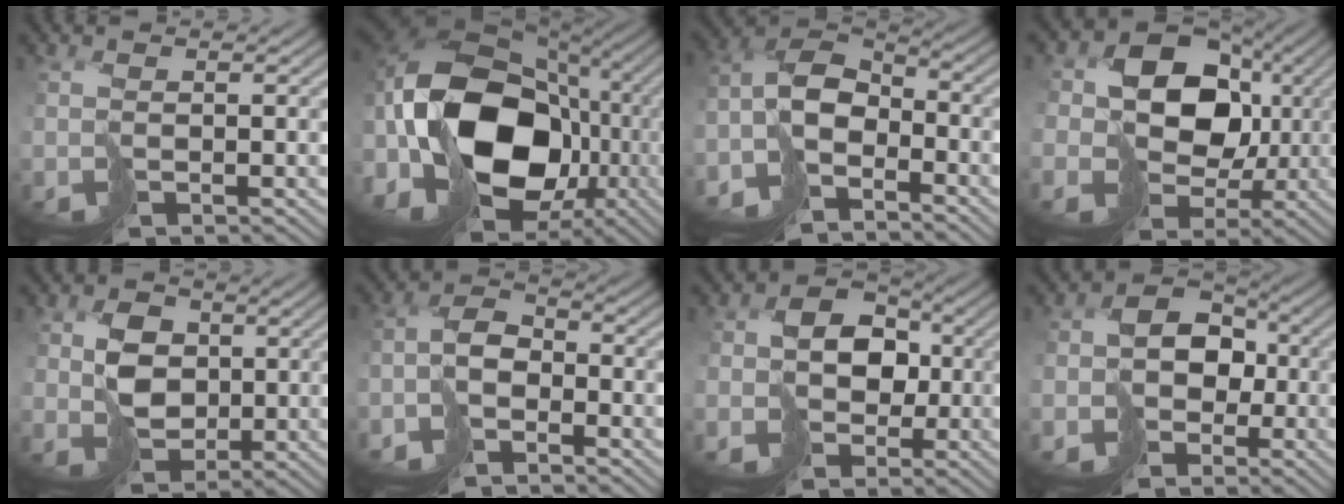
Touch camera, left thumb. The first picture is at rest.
{"total": 20.0, "force": [-1.1, 14.0, 14.3], "torque": [-0.338, -0.007, -0.013]}
{"total": 8.0, "force": [-5.6, 4.1, 3.9], "torque": [-0.065, 0.001, -0.118]}
{"total": 11.7, "force": [1.8, 9.8, 6.0], "torque": [-0.105, -0.006, 0.024]}
{"total": 4.5, "force": [0.7, 3.9, 2.2], "torque": [-0.040, 0.008, 0.012]}
{"total": 4.8, "force": [-4.0, 2.1, 1.7], "torque": [-0.023, 0.006, -0.088]}
{"total": 5.6, "force": [-1.2, 4.9, 2.3], "torque": [-0.012, 0.000, -0.037]}
{"total": 5.8, "force": [-2.5, 4.7, 2.2], "torque": [-0.020, 0.000, -0.056]}